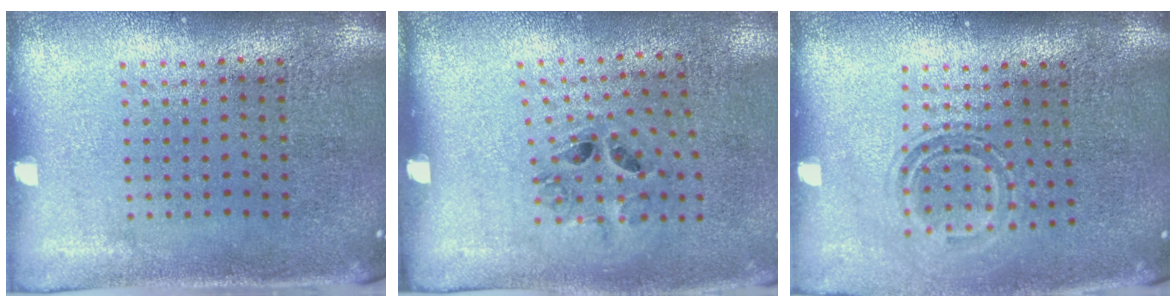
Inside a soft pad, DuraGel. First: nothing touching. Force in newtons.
{"total": 1.4, "press": 0.8, "slide": 1.2}
{"total": 1.5, "press": 1.0, "slide": 1.1}